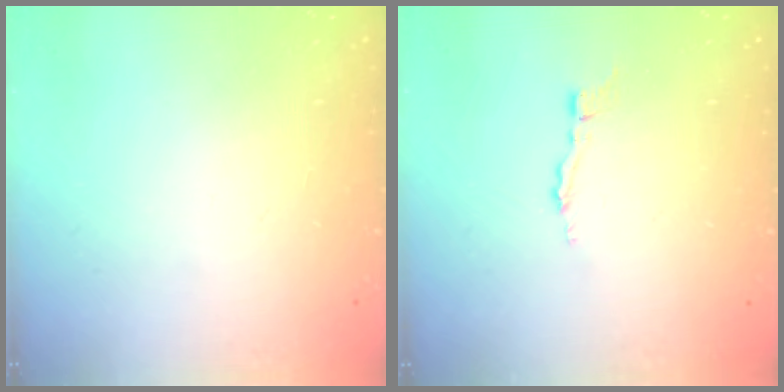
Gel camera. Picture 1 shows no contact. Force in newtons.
{"total": 2.9, "press": 2.9, "slide": 0.3}